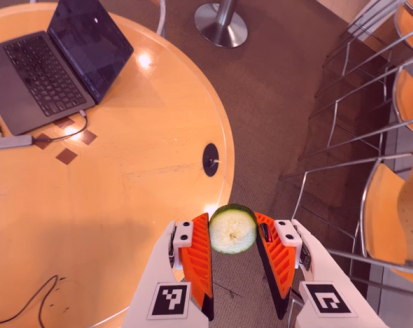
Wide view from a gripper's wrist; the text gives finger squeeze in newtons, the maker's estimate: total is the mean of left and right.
{"total": 9.0, "left": 9.0, "right": 8.9}